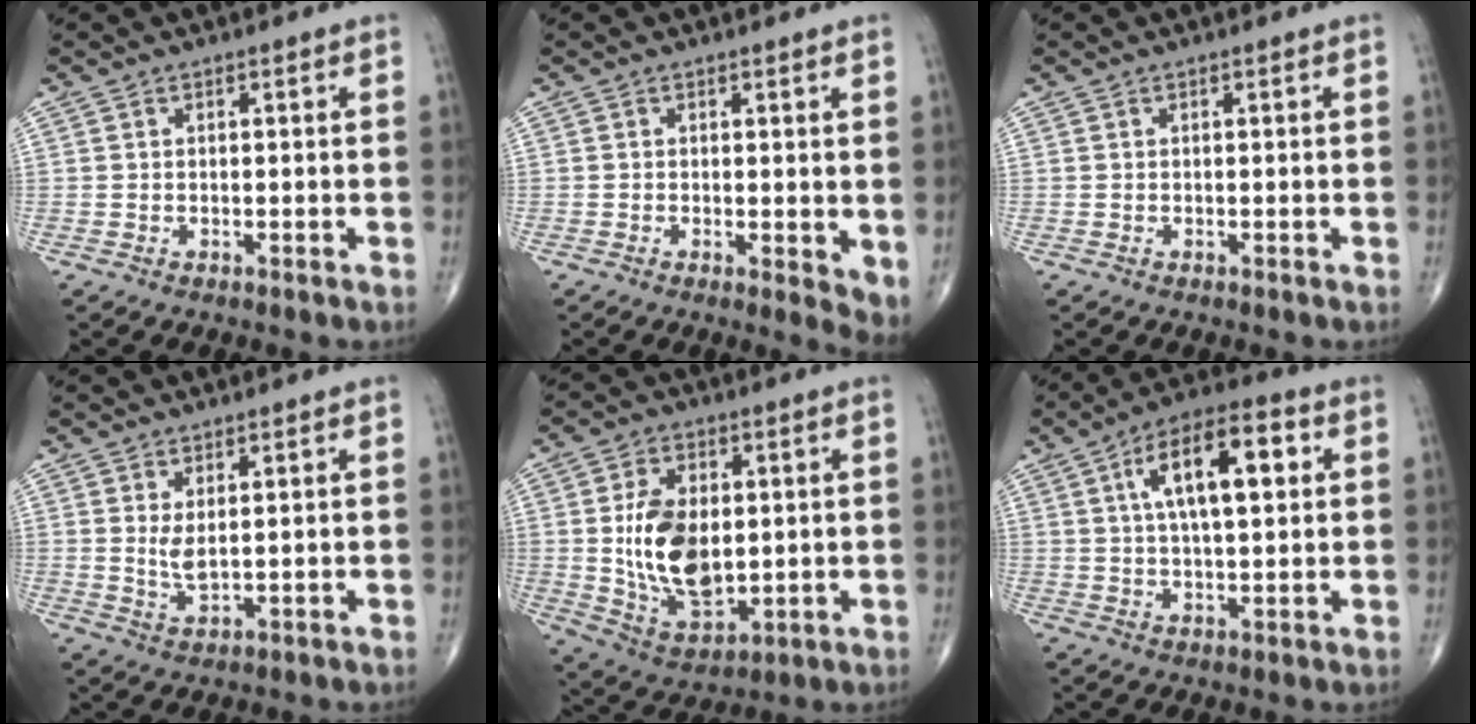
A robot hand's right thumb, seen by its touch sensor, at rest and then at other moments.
{"total": 4.0, "force": [0.2, 1.4, 3.7], "torque": [-0.050, -0.012, 0.001]}
{"total": 0.0}
{"total": 3.4, "force": [0.9, 1.3, 3.0], "torque": [-0.057, -0.016, 0.024]}
{"total": 14.8, "force": [0.8, 8.8, 11.8], "torque": [-0.193, -0.015, 0.028]}
{"total": 14.1, "force": [3.8, 5.7, 12.3], "torque": [-0.193, 0.014, 0.057]}